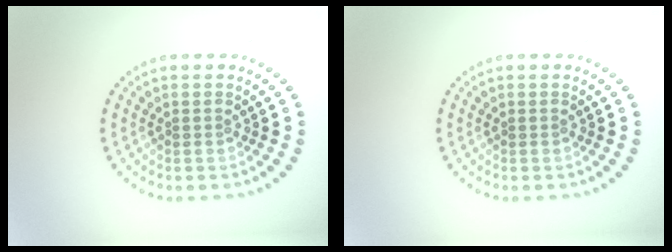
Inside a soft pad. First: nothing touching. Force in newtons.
{"total": 0.0}